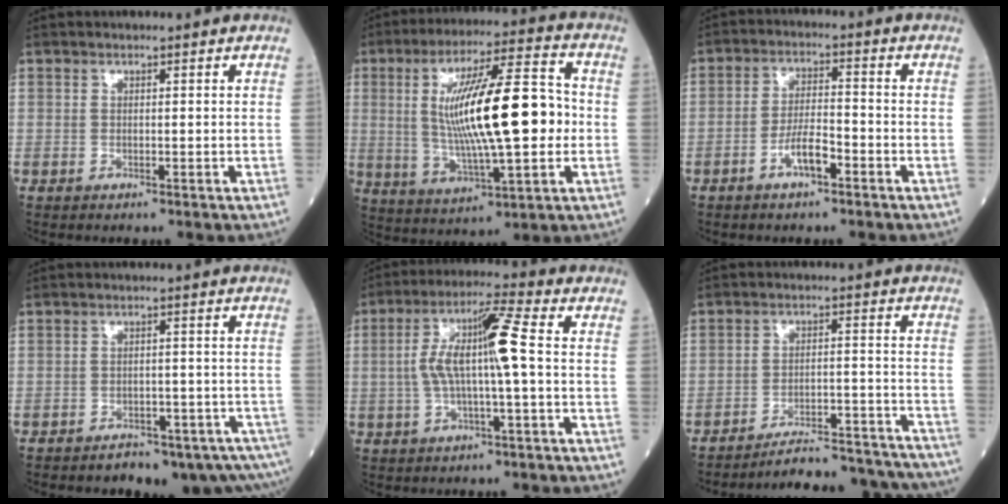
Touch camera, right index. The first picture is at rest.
{"total": 18.3, "force": [0.4, 3.2, 18.0], "torque": [-0.324, 0.014, 0.008]}
{"total": 4.7, "force": [-2.6, 1.2, 3.8], "torque": [-0.076, 0.008, -0.046]}
{"total": 10.9, "force": [-9.1, 3.3, 5.0], "torque": [-0.046, 0.009, -0.111]}
{"total": 9.7, "force": [0.0, 0.9, 9.7], "torque": [-0.189, 0.027, -0.004]}
{"total": 20.6, "force": [-20.0, 1.4, 4.8], "torque": [-0.041, 0.007, -0.261]}